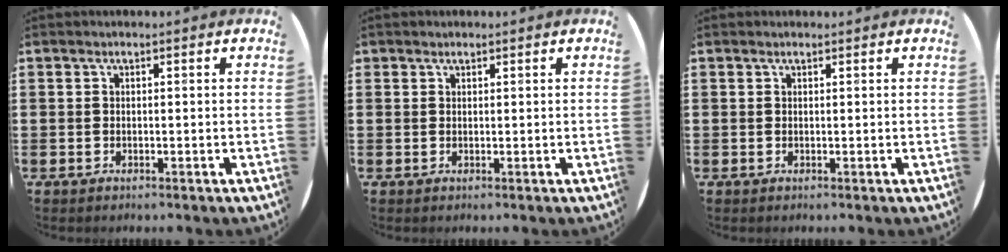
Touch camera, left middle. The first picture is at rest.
{"total": 0.6, "force": [0.6, 0.3, -0.1], "torque": [0.003, 0.004, 0.011]}
{"total": 0.0}